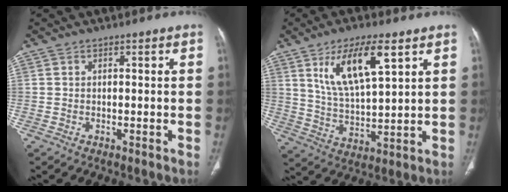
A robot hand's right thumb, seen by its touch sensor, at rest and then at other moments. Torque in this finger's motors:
{"motor_torque": [-0.63, 0.91, 1.22, 0.59, 0.10]}